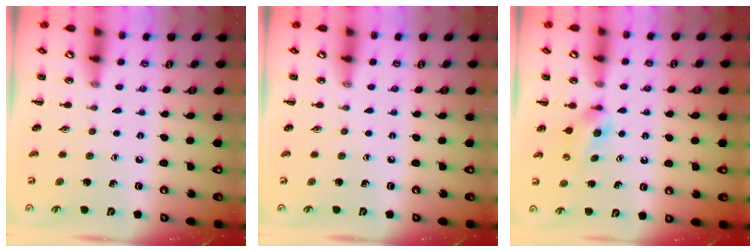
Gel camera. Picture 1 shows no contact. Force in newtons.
{"total": 0.0}
{"total": 3.9, "press": 3.7, "slide": 1.4}